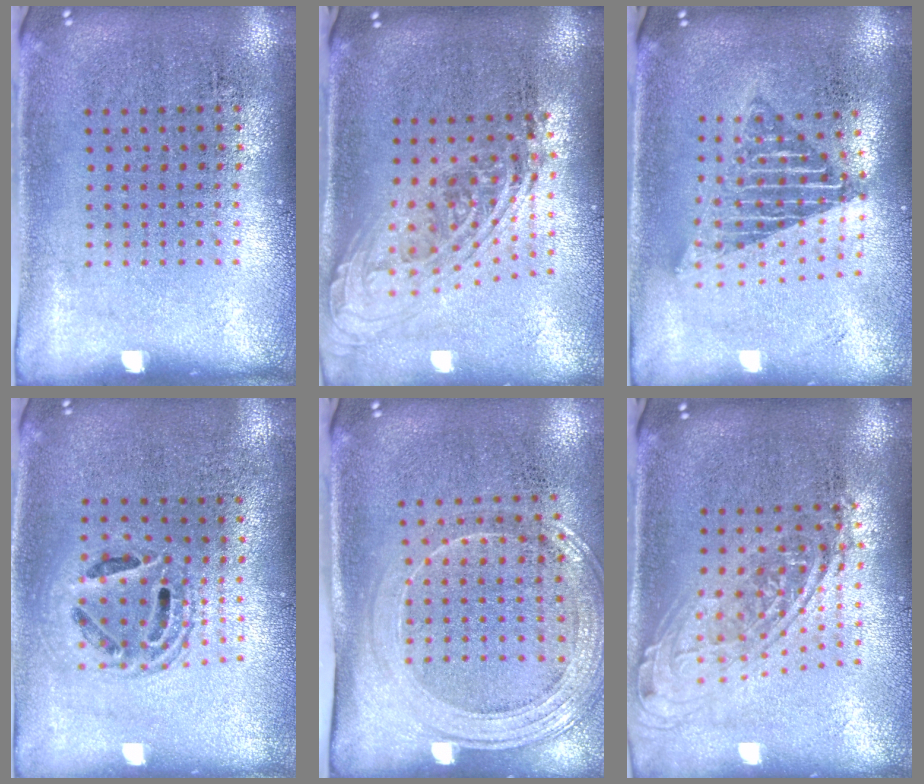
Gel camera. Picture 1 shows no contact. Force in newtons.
{"total": 2.2, "press": 1.6, "slide": 1.5}
{"total": 1.7, "press": 1.3, "slide": 1.0}
{"total": 1.4, "press": 1.3, "slide": 0.7}
{"total": 1.9, "press": 1.7, "slide": 1.0}
{"total": 1.9, "press": 1.4, "slide": 1.2}